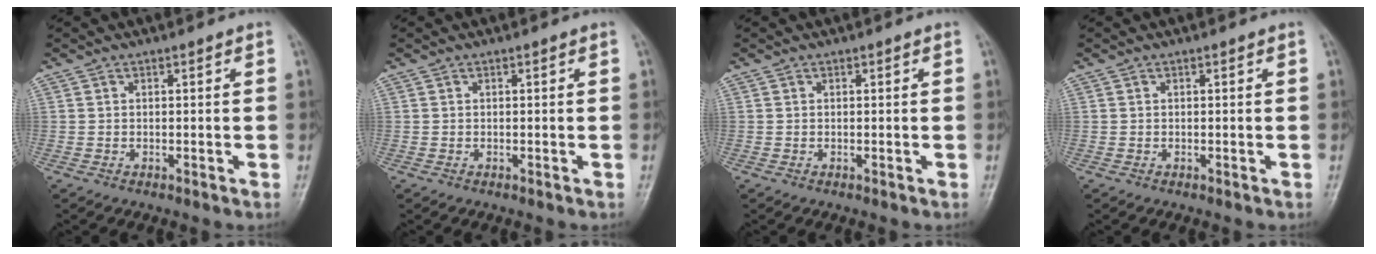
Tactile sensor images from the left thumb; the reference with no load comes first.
{"total": 0.0}
{"total": 0.0}
{"total": 0.0}